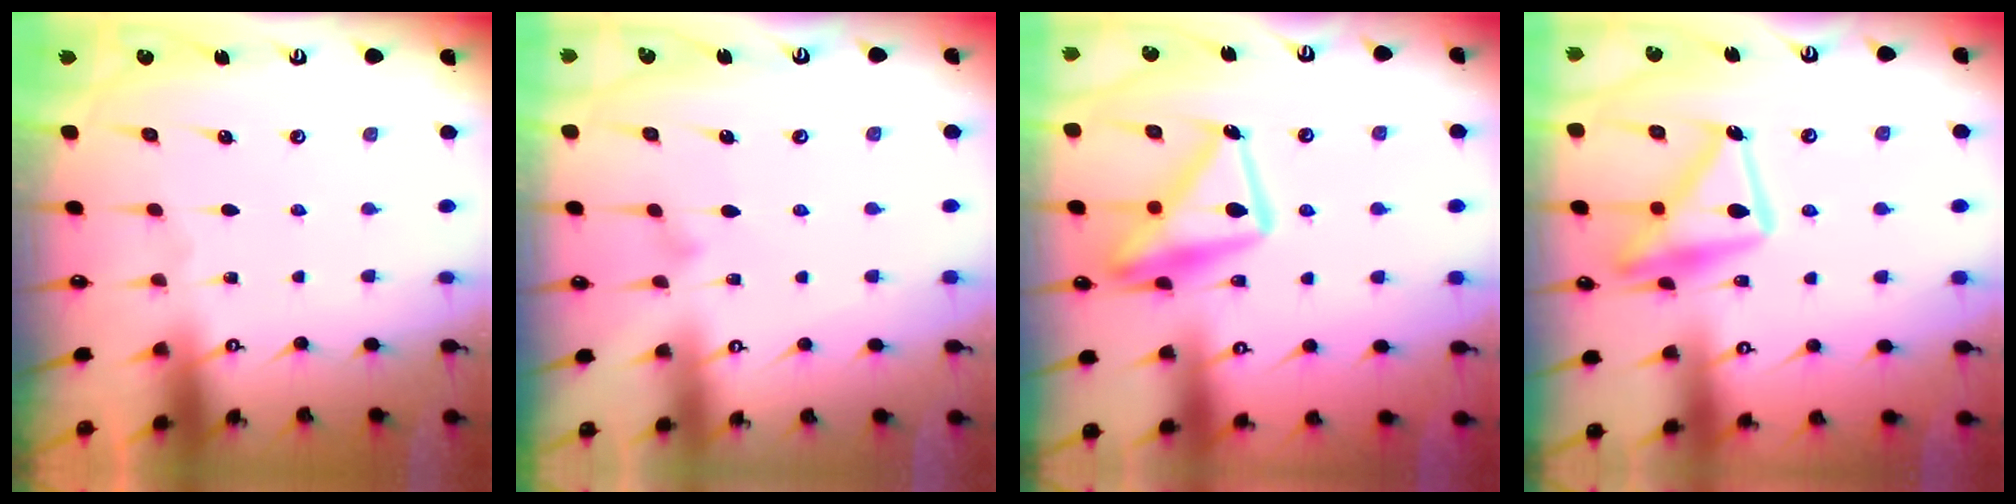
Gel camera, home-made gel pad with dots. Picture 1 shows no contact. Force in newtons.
{"total": 7.6, "press": 7.6, "slide": 0.5}
{"total": 16.7, "press": 16.6, "slide": 1.3}
{"total": 16.7, "press": 16.6, "slide": 1.1}